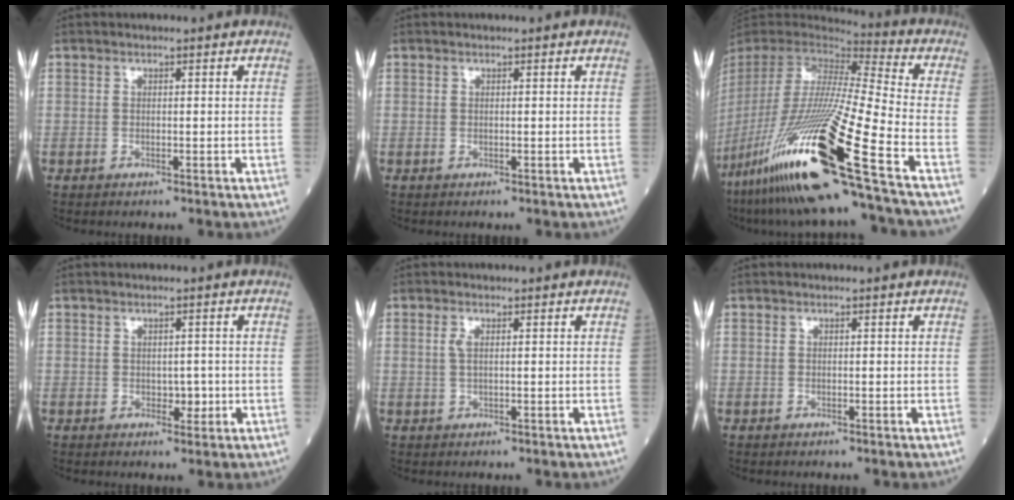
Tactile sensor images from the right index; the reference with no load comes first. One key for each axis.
{"total": 0.0}
{"total": 30.4, "fx": -16.6, "fy": -0.3, "fz": 25.5, "tx": -0.518, "ty": -0.074, "tz": -0.312}
{"total": 1.7, "fx": -0.3, "fy": 1.1, "fz": 1.3, "tx": -0.013, "ty": 0.001, "tz": -0.001}
{"total": 1.3, "fx": 0.4, "fy": 0.4, "fz": 1.3, "tx": -0.032, "ty": 0.000, "tz": 0.006}
{"total": 0.0}